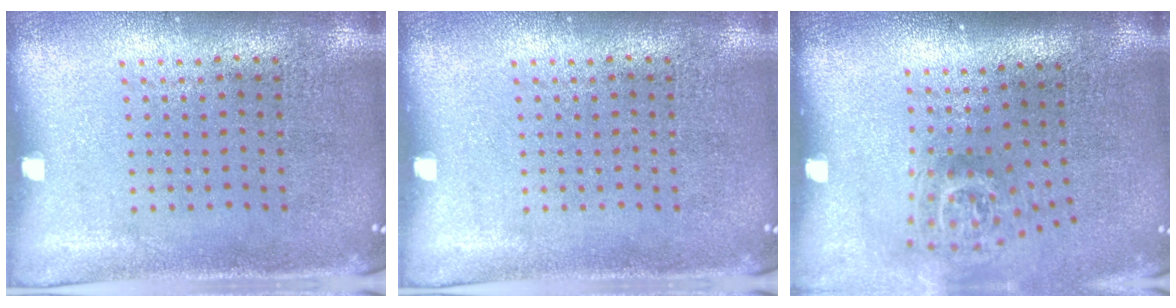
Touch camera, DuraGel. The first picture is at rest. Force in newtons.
{"total": 0.0}
{"total": 1.9, "press": 1.2, "slide": 1.4}